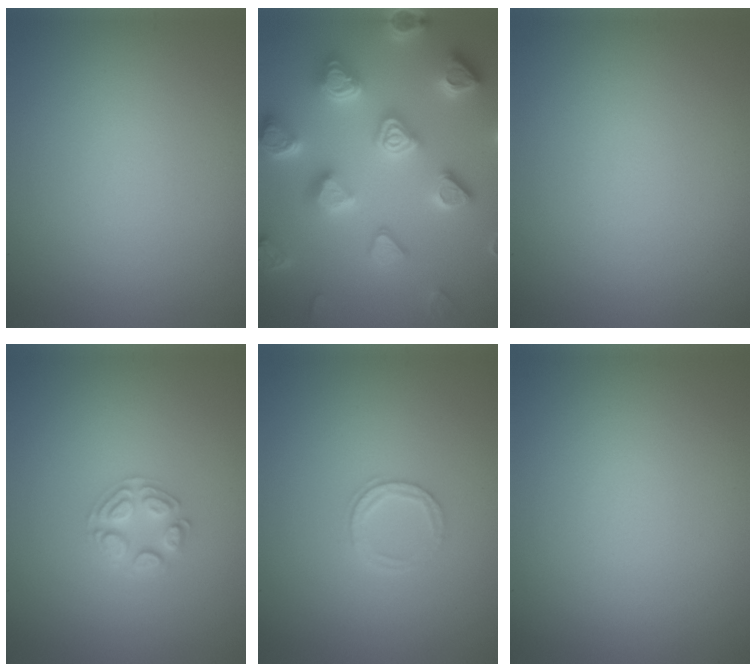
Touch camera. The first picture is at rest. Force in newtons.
{"total": 7.3, "press": 7.1, "slide": 1.7}
{"total": 0.0}
{"total": 2.5, "press": 2.5, "slide": 0.3}
{"total": 1.6, "press": 1.6, "slide": 0.2}
{"total": 0.0}